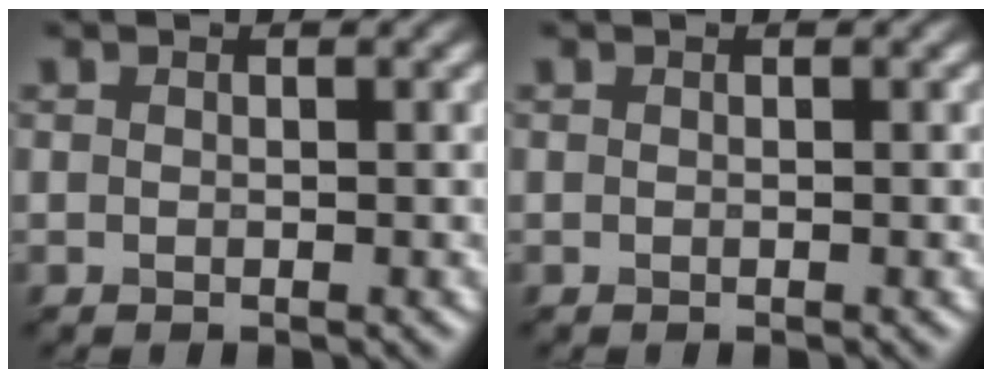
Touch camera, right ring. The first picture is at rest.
{"total": 0.0}